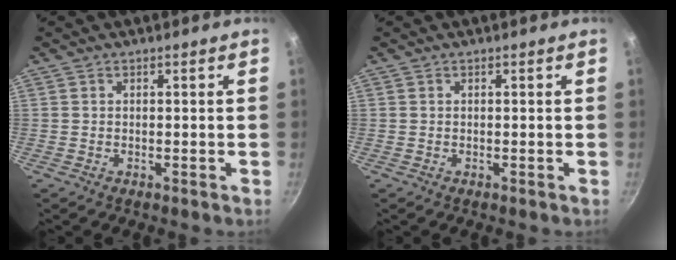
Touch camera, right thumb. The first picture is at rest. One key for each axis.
{"total": 0.0}